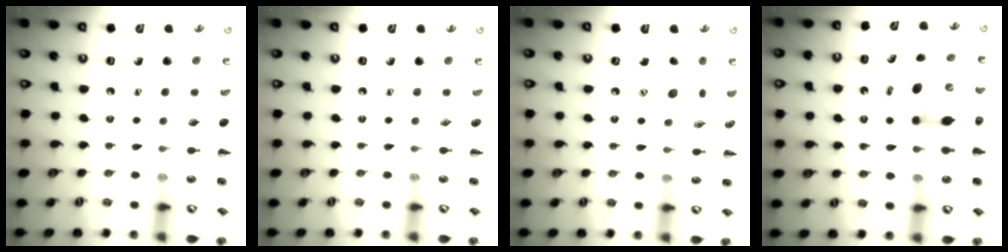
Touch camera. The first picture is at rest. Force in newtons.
{"total": 0.0}
{"total": 7.4, "press": 7.4, "slide": 0.4}
{"total": 12.0, "press": 11.5, "slide": 3.2}